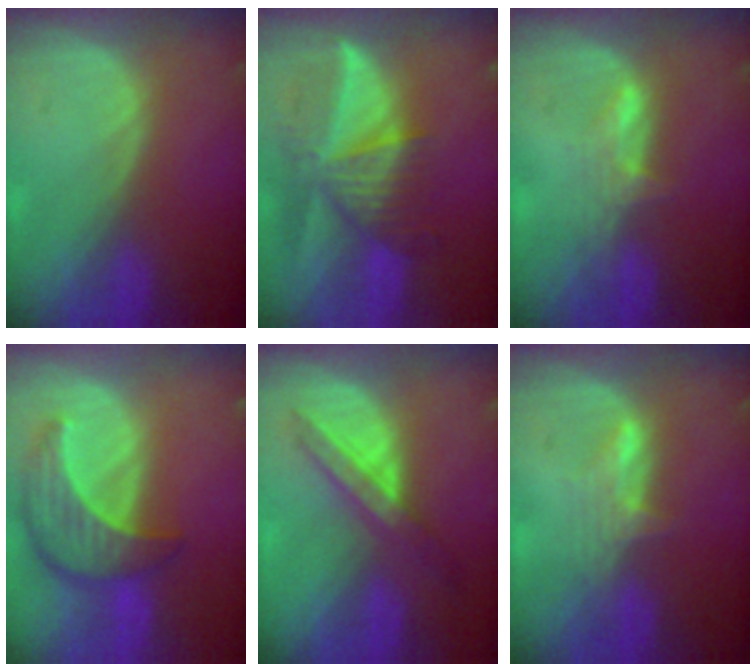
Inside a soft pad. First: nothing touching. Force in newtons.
{"total": 9.7, "press": 8.6, "slide": 4.4}
{"total": 2.8, "press": 2.8, "slide": 0.4}
{"total": 8.7, "press": 7.8, "slide": 3.8}
{"total": 5.9, "press": 5.7, "slide": 1.5}
{"total": 2.9, "press": 2.9, "slide": 0.4}